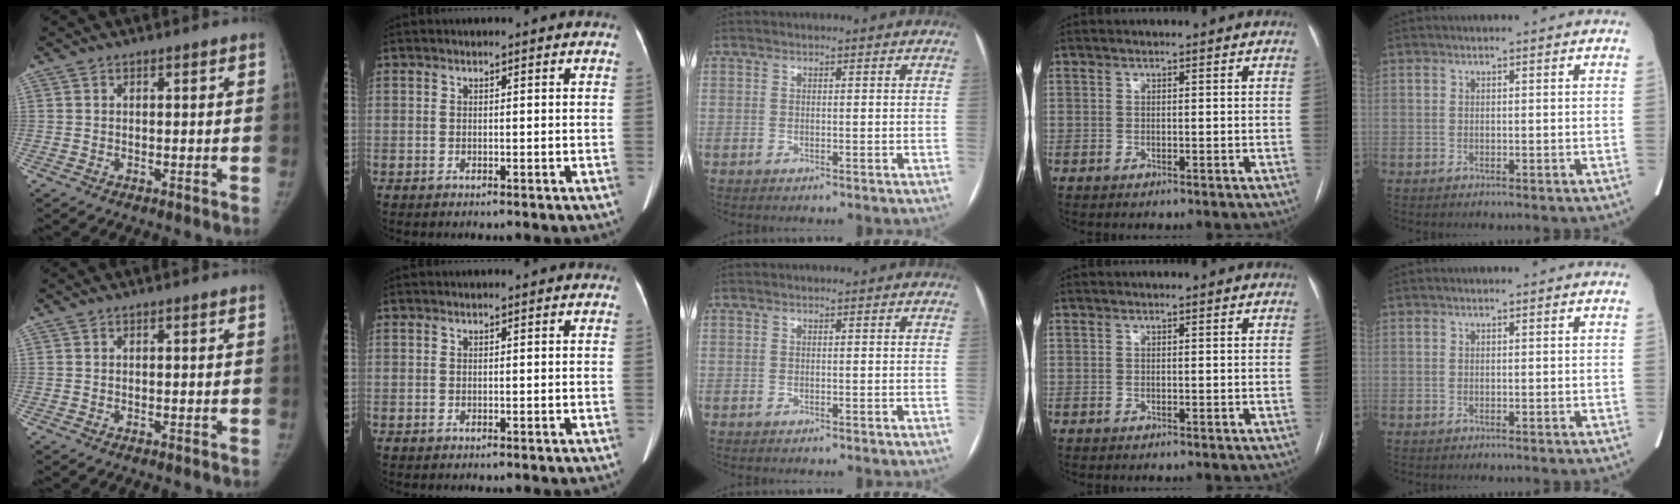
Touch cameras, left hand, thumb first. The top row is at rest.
{}